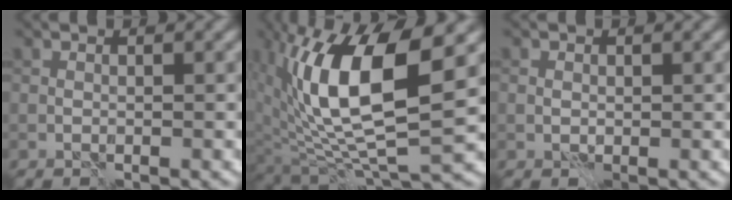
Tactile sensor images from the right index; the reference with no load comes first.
{"total": 11.8, "force": [2.8, 4.9, 10.3], "torque": [-0.197, -0.003, 0.053]}
{"total": 0.6, "force": [0.3, 0.5, -0.2], "torque": [0.005, -0.001, 0.003]}